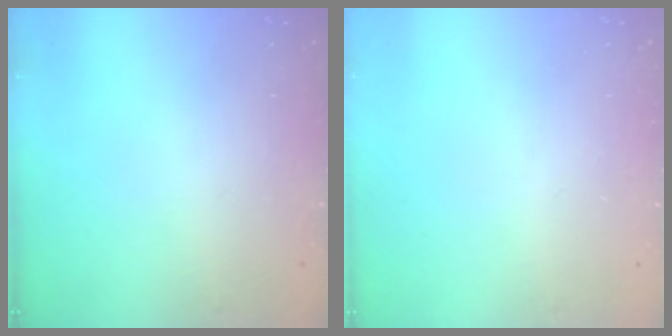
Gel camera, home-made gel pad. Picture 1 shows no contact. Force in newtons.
{"total": 0.0}